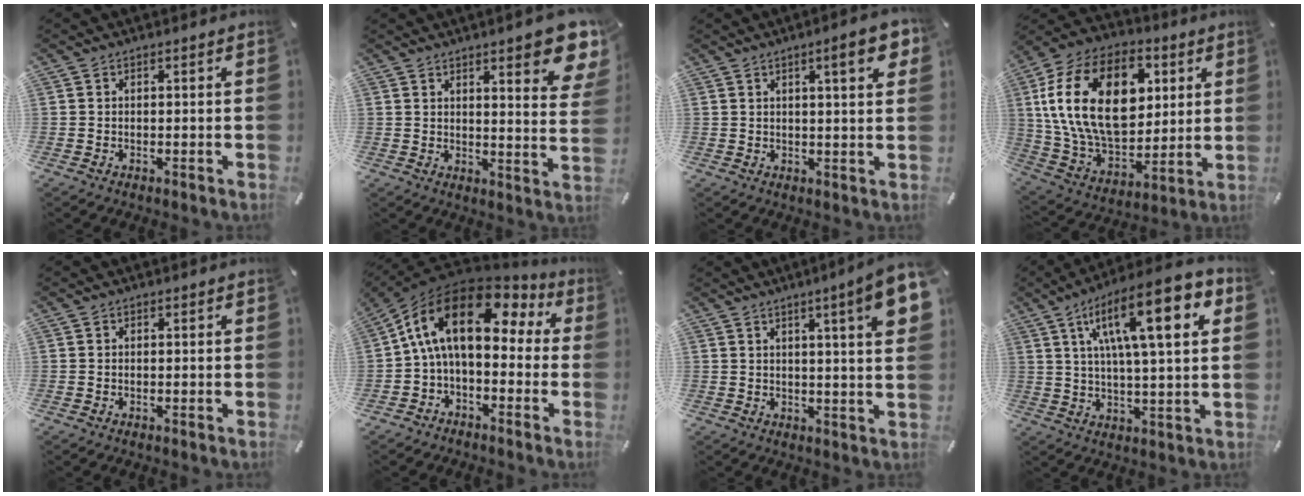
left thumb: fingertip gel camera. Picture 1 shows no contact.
{"total": 10.7, "force": [7.1, 3.1, 7.4], "torque": [-0.097, -0.048, 0.121]}
{"total": 8.1, "force": [3.7, 1.6, 7.1], "torque": [-0.100, -0.010, 0.053]}
{"total": 25.2, "force": [5.6, 17.1, 17.6], "torque": [-0.347, -0.012, 0.098]}
{"total": 0.0}
{"total": 15.2, "force": [3.5, 8.7, 11.9], "torque": [-0.238, -0.012, 0.053]}
{"total": 9.9, "force": [4.6, 0.4, 8.7], "torque": [-0.127, -0.027, 0.068]}
{"total": 18.8, "force": [8.2, 4.7, 16.2], "torque": [-0.268, -0.024, 0.120]}